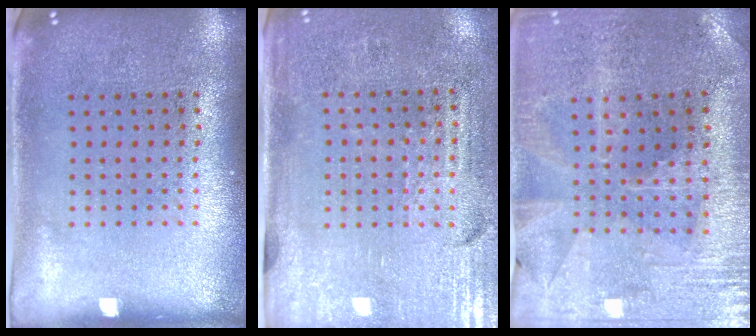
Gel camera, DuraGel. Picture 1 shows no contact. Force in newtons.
{"total": 3.4, "press": 3.1, "slide": 1.4}
{"total": 1.0, "press": 1.0, "slide": 0.3}